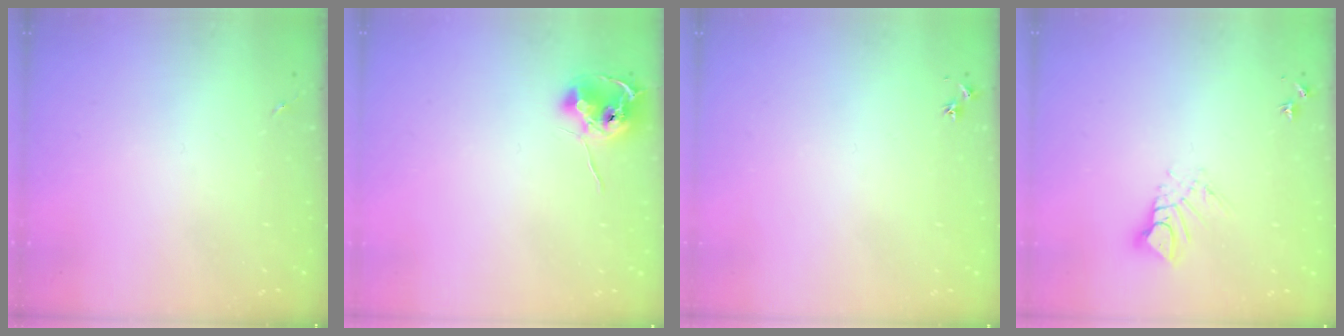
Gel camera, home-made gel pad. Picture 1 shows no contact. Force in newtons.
{"total": 9.1, "press": 9.1, "slide": 0.6}
{"total": 2.9, "press": 2.8, "slide": 0.3}
{"total": 7.7, "press": 7.7, "slide": 0.7}